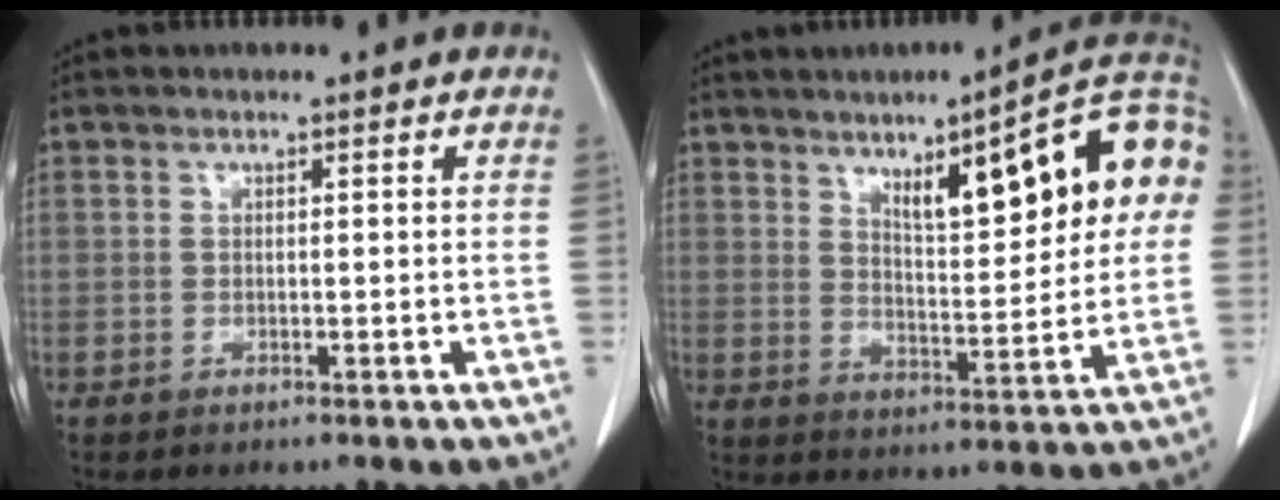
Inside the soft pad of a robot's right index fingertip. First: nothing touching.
{"total": 18.0, "force": [5.9, 4.4, 16.4], "torque": [-0.227, 0.026, 0.081]}